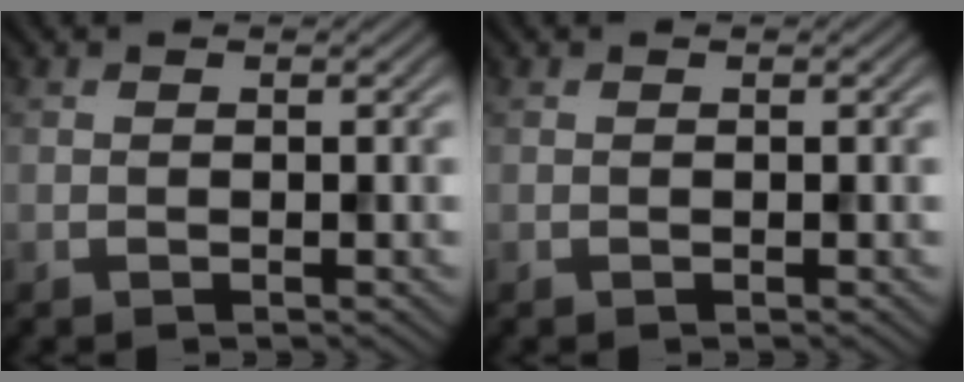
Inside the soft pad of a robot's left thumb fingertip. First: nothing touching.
{"total": 0.0}